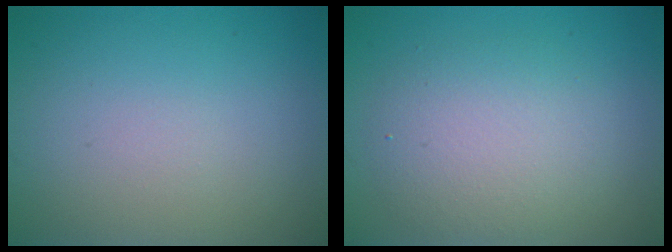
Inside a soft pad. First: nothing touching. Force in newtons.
{"total": 4.5, "press": 4.5, "slide": 0.2}